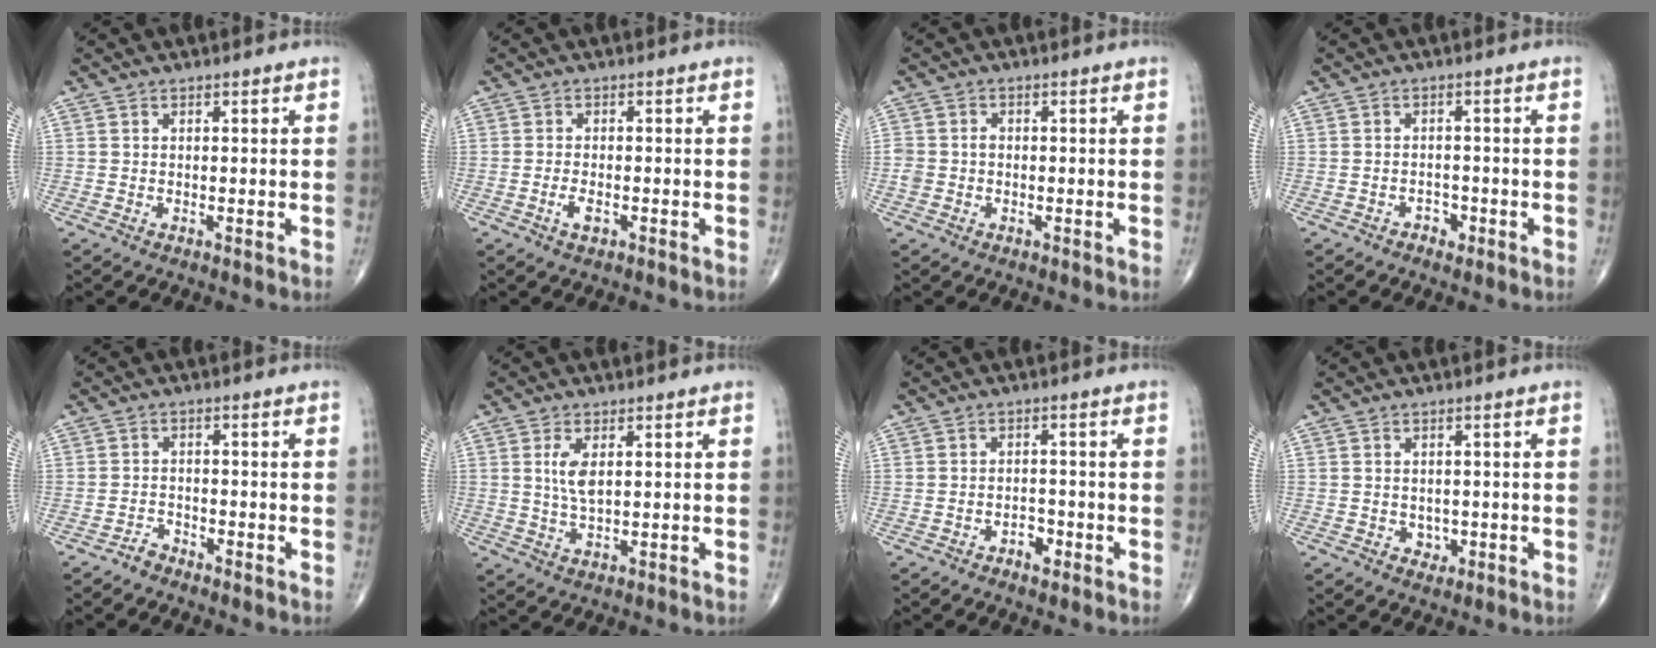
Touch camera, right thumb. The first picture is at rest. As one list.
[{"total": 2.4, "force": [-1.1, 1.0, 1.9], "torque": [-0.033, 0.003, -0.021]}, {"total": 2.8, "force": [-0.5, 2.4, 1.3], "torque": [-0.017, 0.011, -0.009]}, {"total": 1.9, "force": [-1.2, 1.3, 0.7], "torque": [0.003, 0.007, -0.021]}, {"total": 1.9, "force": [-1.8, 0.5, 0.2], "torque": [0.001, 0.005, -0.038]}, {"total": 4.3, "force": [1.1, 1.8, 3.8], "torque": [-0.075, -0.007, 0.025]}, {"total": 2.5, "force": [-1.5, 1.4, 1.4], "torque": [-0.009, 0.010, -0.026]}, {"total": 1.9, "force": [-0.5, 1.6, 0.8], "torque": [0.002, 0.003, -0.004]}]